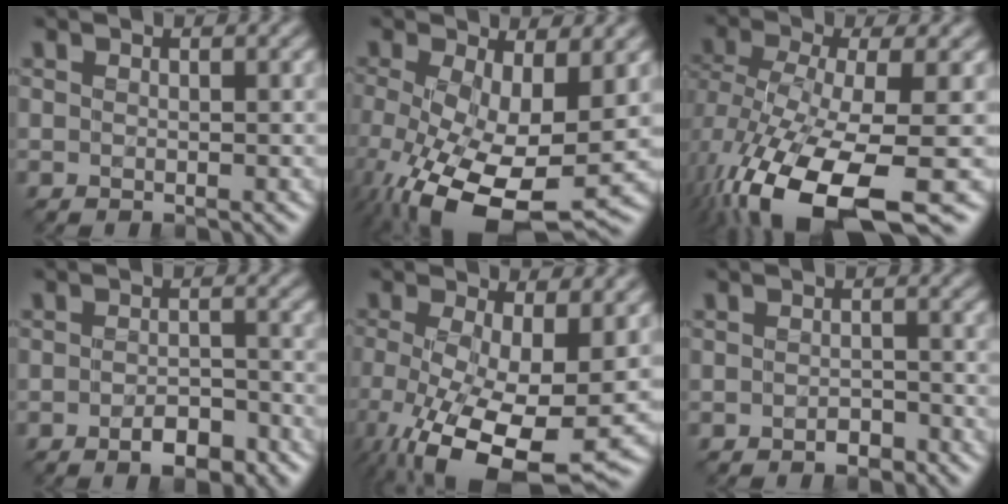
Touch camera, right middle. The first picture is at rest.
{"total": 12.9, "force": [-3.1, 5.7, 11.1], "torque": [-0.217, -0.042, -0.038]}
{"total": 12.7, "force": [-5.5, 4.5, 10.6], "torque": [-0.216, -0.030, -0.086]}
{"total": 3.3, "force": [-1.8, 1.5, 2.3], "torque": [-0.034, 0.001, -0.028]}
{"total": 13.0, "force": [-4.1, 5.3, 11.1], "torque": [-0.203, -0.039, -0.055]}
{"total": 1.3, "force": [-0.9, 0.7, 0.7], "torque": [-0.011, 0.002, -0.015]}